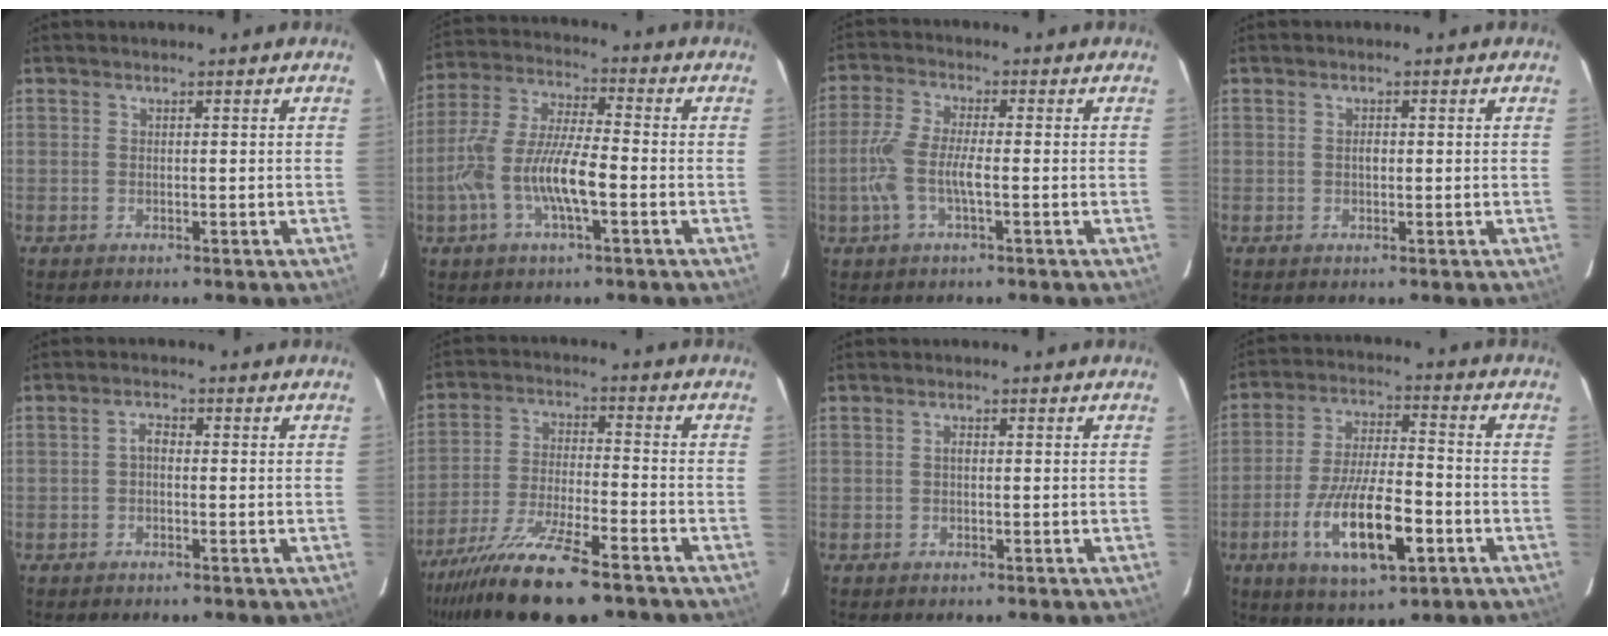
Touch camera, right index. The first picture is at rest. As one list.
[{"total": 12.8, "force": [-3.8, 3.5, 11.7], "torque": [-0.247, 0.001, -0.073]}, {"total": 7.4, "force": [-1.8, 1.8, 6.9], "torque": [-0.154, 0.002, -0.035]}, {"total": 0.9, "force": [0.0, 0.6, 0.7], "torque": [-0.010, 0.003, -0.001]}, {"total": 1.6, "force": [-0.4, 1.0, 1.2], "torque": [-0.024, 0.008, -0.010]}, {"total": 18.7, "force": [-14.3, 4.1, 11.4], "torque": [-0.233, -0.043, -0.251]}, {"total": 0.7, "force": [-0.1, 0.4, 0.6], "torque": [-0.010, 0.004, -0.002]}, {"total": 15.5, "force": [-6.1, 4.9, 13.4], "torque": [-0.266, -0.017, -0.101]}]